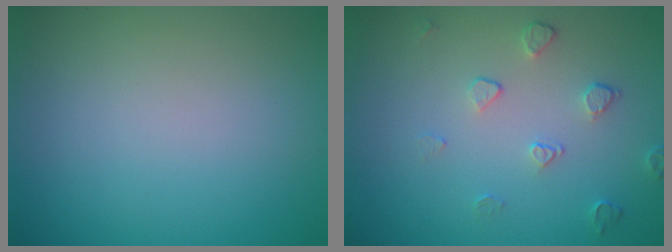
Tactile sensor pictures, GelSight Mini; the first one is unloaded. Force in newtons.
{"total": 1.6, "press": 1.1, "slide": 1.2}